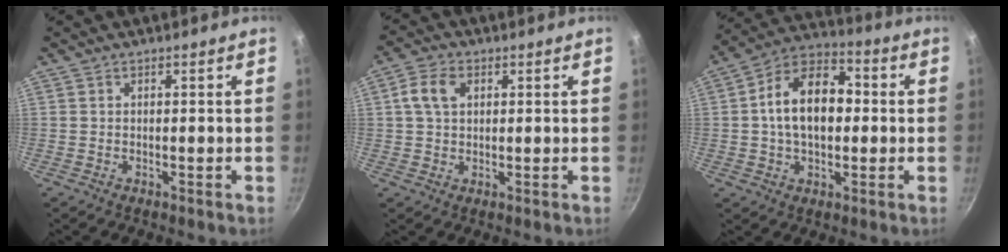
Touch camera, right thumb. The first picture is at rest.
{"total": 5.6, "force": [1.5, 3.9, 3.6], "torque": [-0.057, 0.008, 0.024]}
{"total": 15.3, "force": [0.7, 9.8, 11.7], "torque": [-0.159, 0.032, -0.006]}